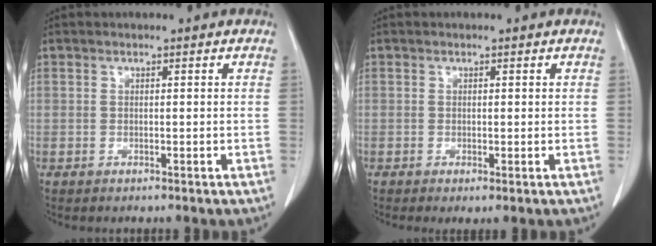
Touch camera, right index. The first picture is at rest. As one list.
[{"total": 0.9, "force": [-0.2, 0.2, 0.9], "torque": [-0.015, -0.004, -0.001]}]